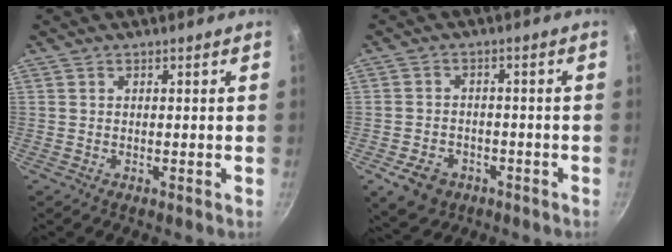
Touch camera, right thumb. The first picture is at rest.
{"total": 7.4, "force": [-3.5, 5.5, 3.4], "torque": [-0.044, 0.027, -0.045]}